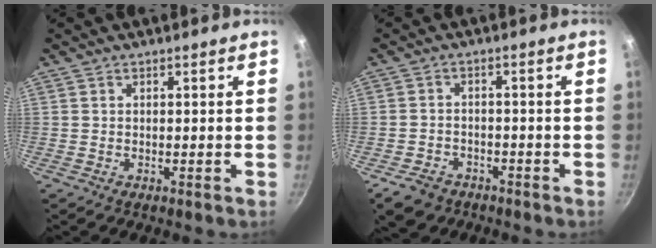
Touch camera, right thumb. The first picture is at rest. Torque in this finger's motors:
{"motor_torque": [0.96, 0.36, -0.24, -0.13, 0.02]}